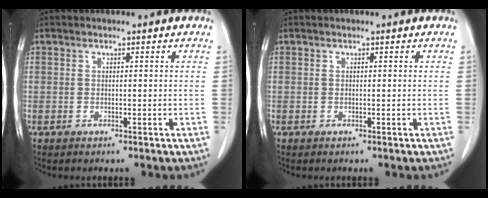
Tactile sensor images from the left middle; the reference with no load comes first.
{"total": 0.0}